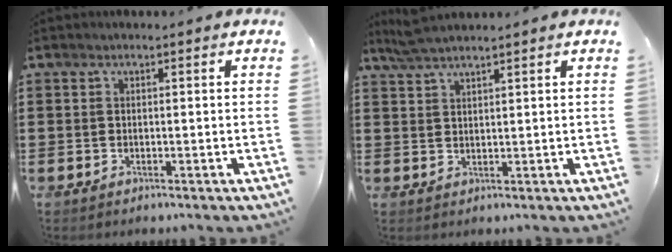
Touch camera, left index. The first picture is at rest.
{"total": 2.8, "force": [2.5, 0.0, 1.2], "torque": [-0.030, 0.001, 0.048]}